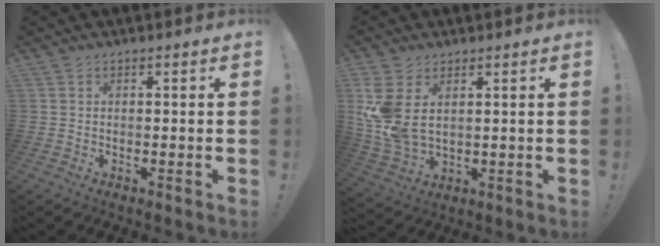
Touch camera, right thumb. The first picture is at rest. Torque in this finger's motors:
{"motor_torque": [2.07, 2.12, 1.05, 0.31, 0.22]}